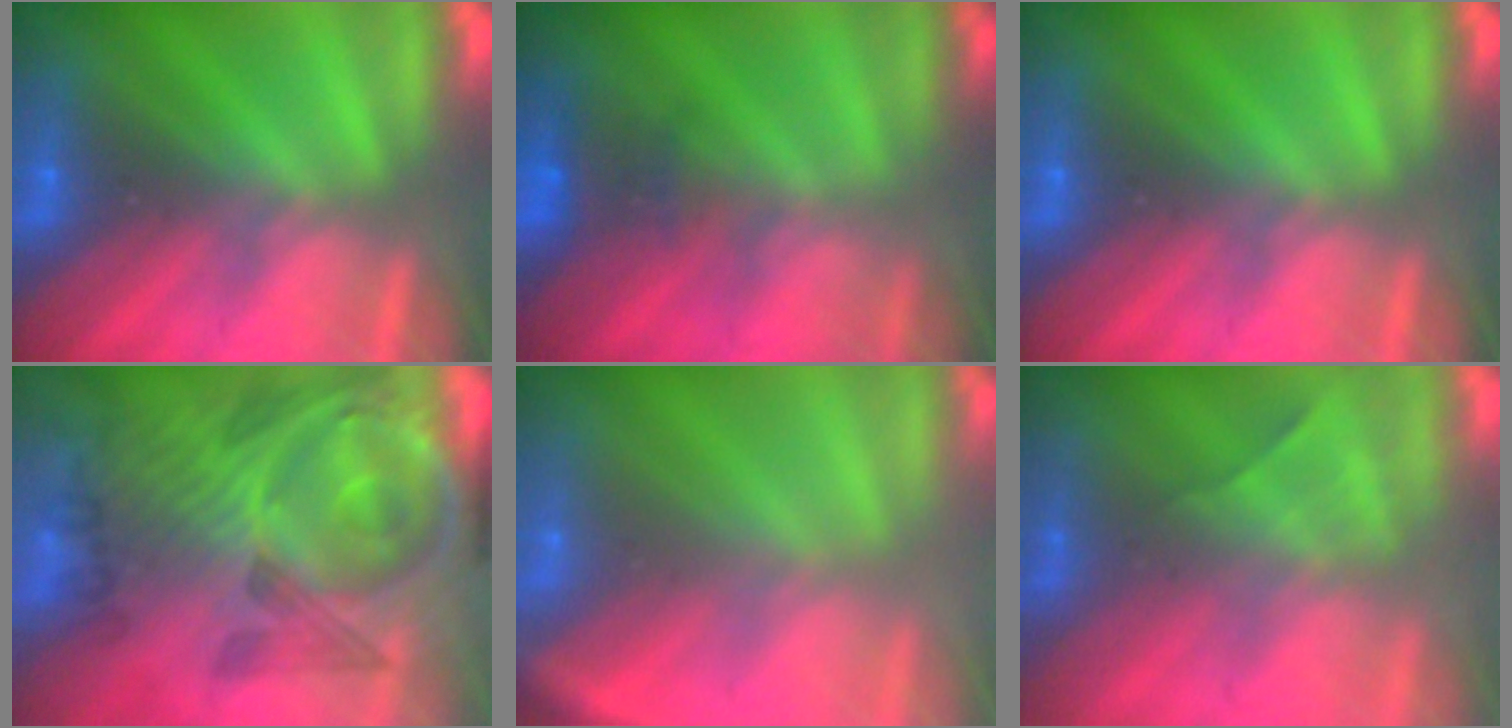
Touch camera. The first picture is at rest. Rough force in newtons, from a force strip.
{"total": 4.6}
{"total": 0.0}
{"total": 11.8}
{"total": 2.5}
{"total": 2.4}